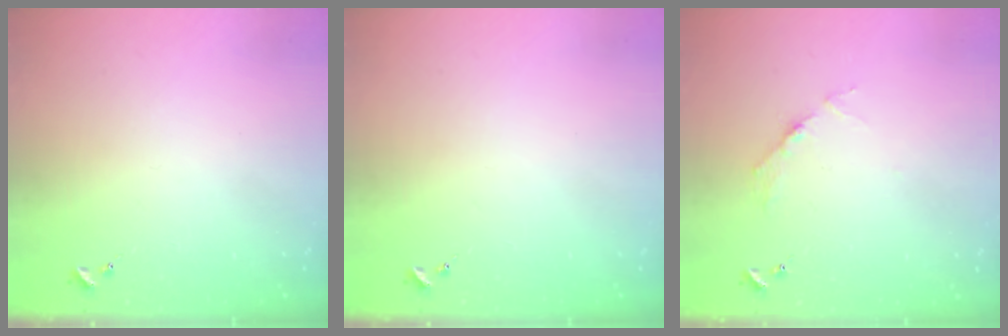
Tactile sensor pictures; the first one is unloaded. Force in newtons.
{"total": 0.0}
{"total": 3.6, "press": 3.6, "slide": 0.4}